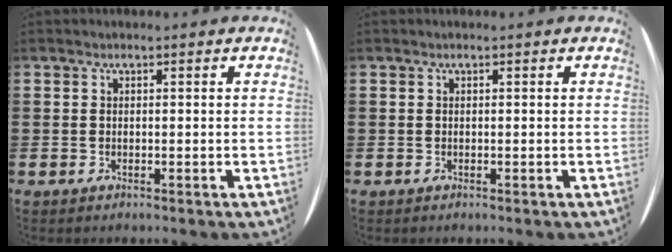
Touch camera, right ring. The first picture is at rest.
{"total": 0.0}